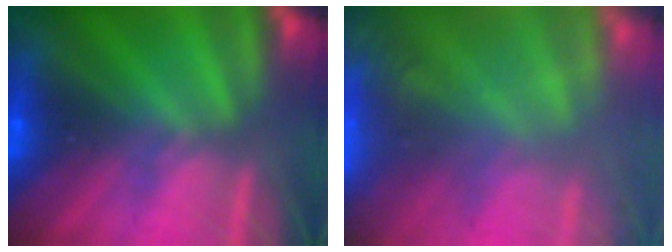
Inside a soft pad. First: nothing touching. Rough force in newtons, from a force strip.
{"total": 7.2}